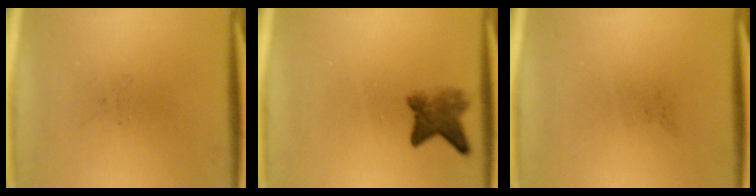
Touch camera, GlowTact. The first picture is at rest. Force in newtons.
{"total": 4.2}
{"total": 0.0}